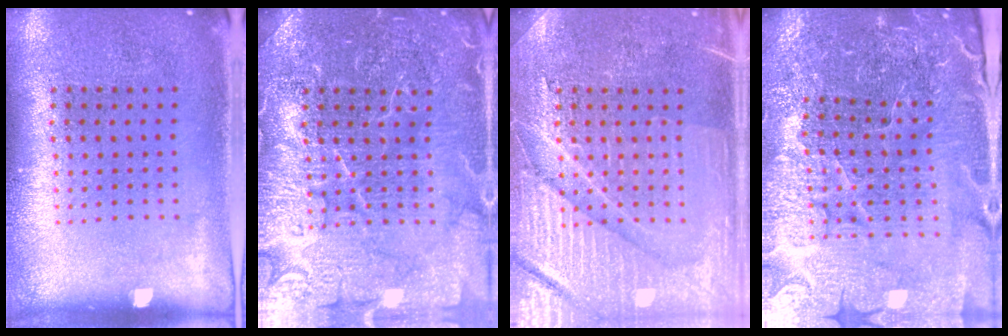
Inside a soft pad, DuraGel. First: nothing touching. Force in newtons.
{"total": 7.2, "press": 7.1, "slide": 1.0}
{"total": 6.4, "press": 6.3, "slide": 0.8}
{"total": 4.9, "press": 4.7, "slide": 1.4}